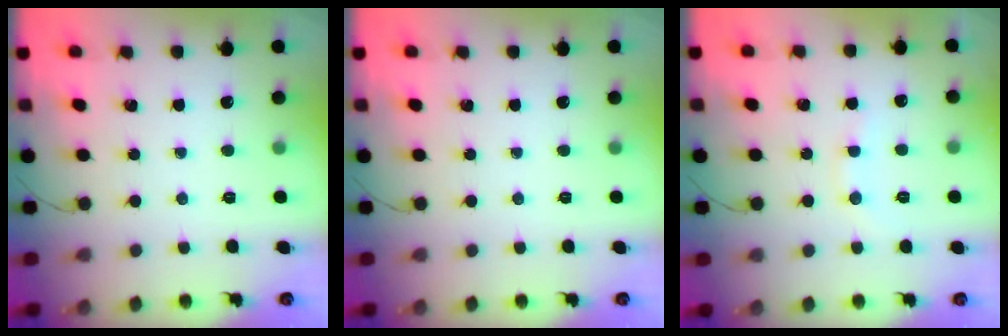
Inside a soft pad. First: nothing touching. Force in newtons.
{"total": 0.0}
{"total": 8.3, "press": 8.2, "slide": 1.4}